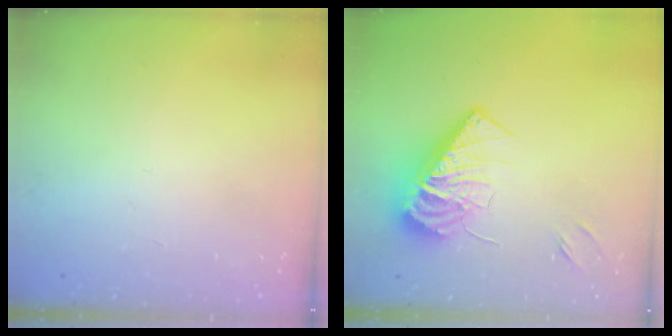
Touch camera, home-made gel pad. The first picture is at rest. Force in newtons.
{"total": 12.9, "press": 12.8, "slide": 1.2}